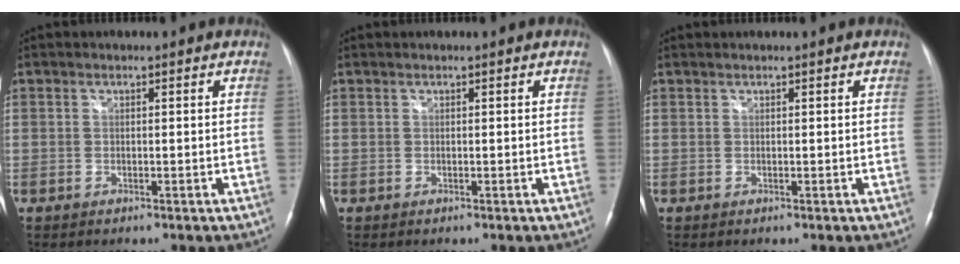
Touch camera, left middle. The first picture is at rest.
{"total": 0.0}
{"total": 0.6, "force": [0.6, -0.1, 0.1], "torque": [-0.004, 0.010, 0.014]}